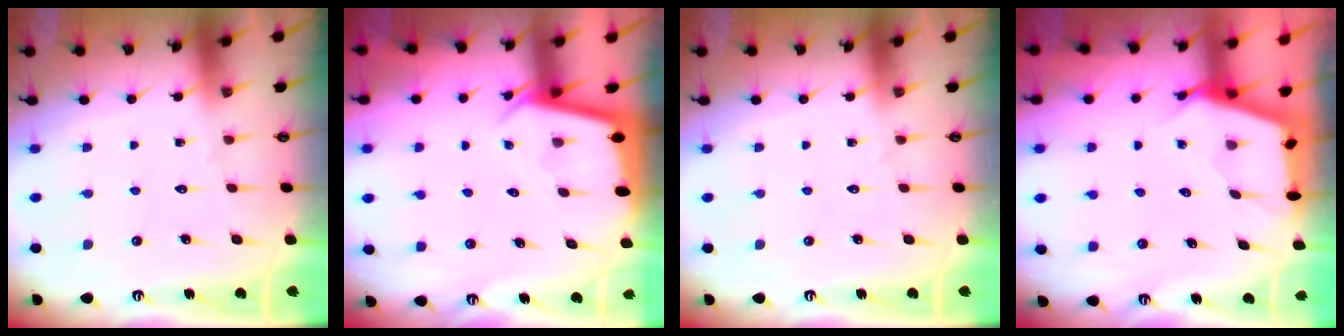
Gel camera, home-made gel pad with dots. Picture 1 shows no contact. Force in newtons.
{"total": 2.3, "press": 2.3, "slide": 0.1}
{"total": 0.0}
{"total": 2.7, "press": 2.7, "slide": 0.3}